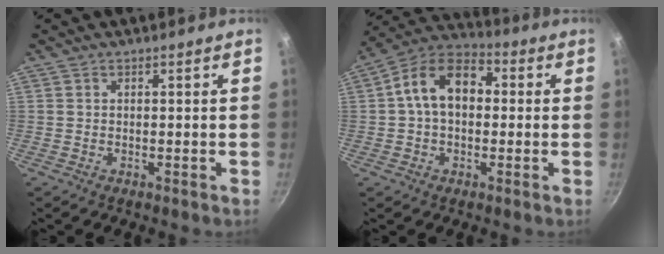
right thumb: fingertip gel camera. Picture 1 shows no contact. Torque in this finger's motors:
{"motor_torque": [-0.76, 1.15, 0.74, -0.47, 0.10]}